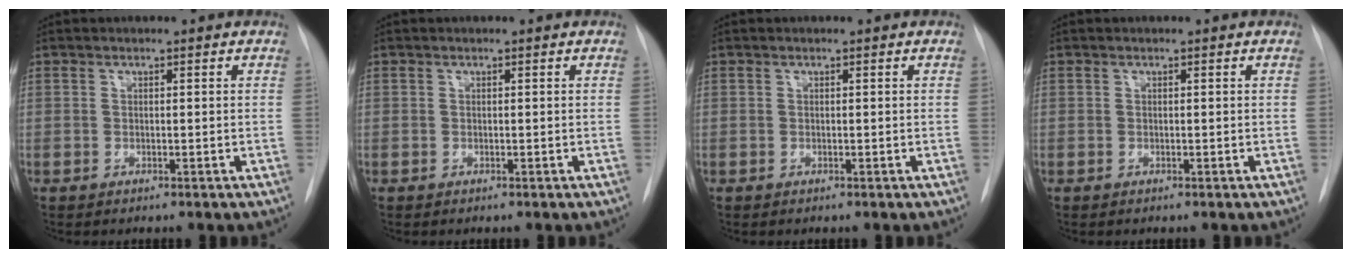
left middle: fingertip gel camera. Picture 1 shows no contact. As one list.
[{"total": 0.0}, {"total": 0.0}, {"total": 0.0}]